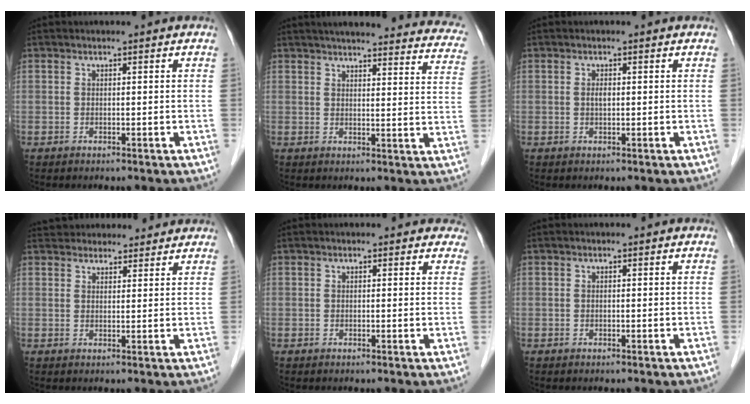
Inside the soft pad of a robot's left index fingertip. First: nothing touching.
{"total": 27.1, "force": [24.8, 4.1, 10.2], "torque": [-0.132, -0.047, 0.273]}
{"total": 0.9, "force": [-0.2, 0.3, 0.8], "torque": [-0.017, -0.007, -0.003]}
{"total": 10.7, "force": [9.9, 3.5, 2.1], "torque": [-0.014, 0.034, 0.133]}
{"total": 3.2, "force": [2.8, 1.3, 0.7], "torque": [0.009, 0.009, 0.017]}
{"total": 0.0}